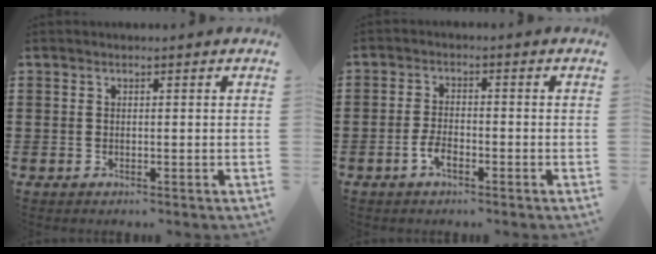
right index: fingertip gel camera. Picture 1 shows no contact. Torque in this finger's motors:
{"motor_torque": [0.26, 1.88, 0.13, 0.06]}